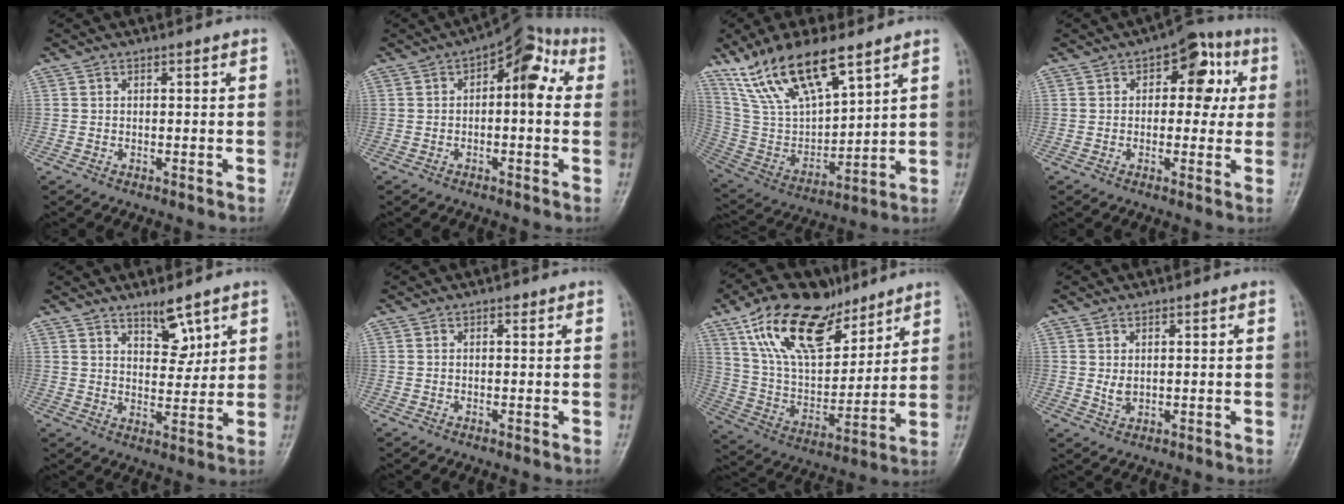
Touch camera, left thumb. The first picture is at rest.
{"total": 9.5, "force": [1.7, 4.6, 8.1], "torque": [-0.079, 0.032, 0.012]}
{"total": 18.2, "force": [12.1, 6.6, 11.8], "torque": [-0.198, -0.044, 0.246]}
{"total": 9.6, "force": [2.3, 5.8, 7.3], "torque": [-0.043, 0.013, 0.020]}
{"total": 6.2, "force": [4.0, 2.6, 3.9], "torque": [-0.041, -0.034, 0.067]}
{"total": 0.8, "force": [0.4, 0.5, 0.4], "torque": [-0.001, 0.000, 0.002]}
{"total": 22.7, "force": [13.5, 11.6, 14.1], "torque": [-0.211, -0.039, 0.251]}
{"total": 2.3, "force": [0.5, 1.6, 1.6], "torque": [-0.023, -0.004, 0.013]}